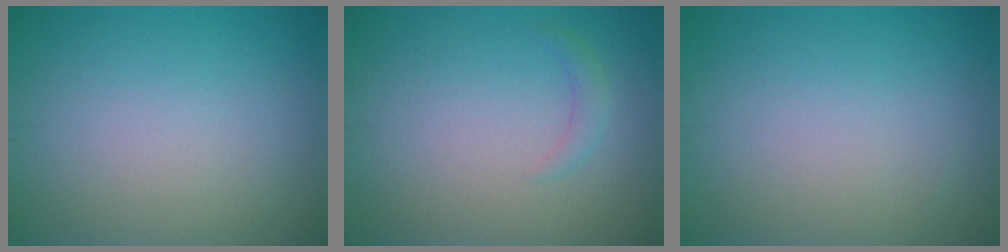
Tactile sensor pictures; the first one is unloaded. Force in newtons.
{"total": 1.1, "press": 1.1, "slide": 0.0}
{"total": 0.0}